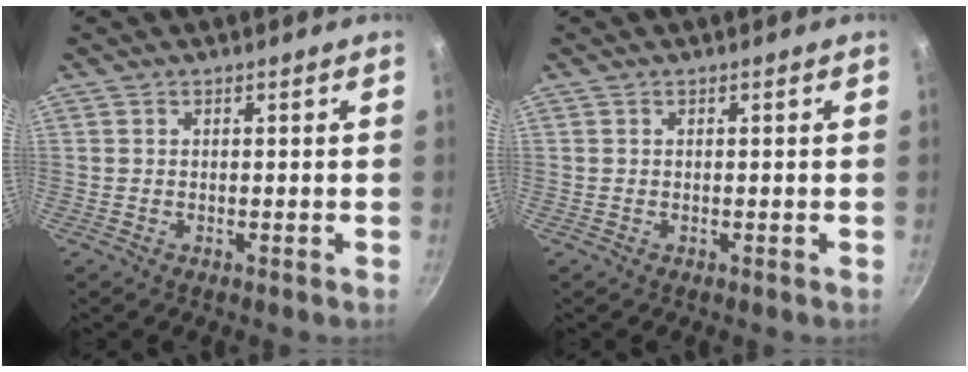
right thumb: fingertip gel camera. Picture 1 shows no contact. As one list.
[{"total": 0.0}]